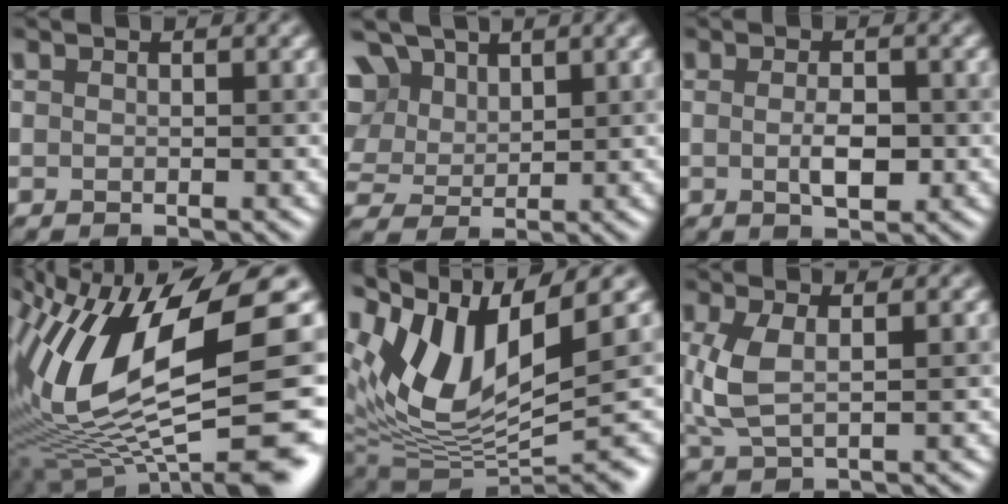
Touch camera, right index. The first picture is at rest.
{"total": 9.3, "force": [4.6, 6.4, 4.9], "torque": [-0.118, 0.029, 0.069]}
{"total": 2.6, "force": [-0.2, 1.0, 2.4], "torque": [-0.047, -0.005, -0.003]}
{"total": 14.9, "force": [0.7, 5.0, 14.0], "torque": [-0.267, 0.005, 0.024]}
{"total": 10.9, "force": [5.0, 3.5, 9.1], "torque": [-0.183, -0.004, 0.104]}
{"total": 3.5, "force": [0.8, 1.5, 3.1], "torque": [-0.080, 0.001, 0.018]}